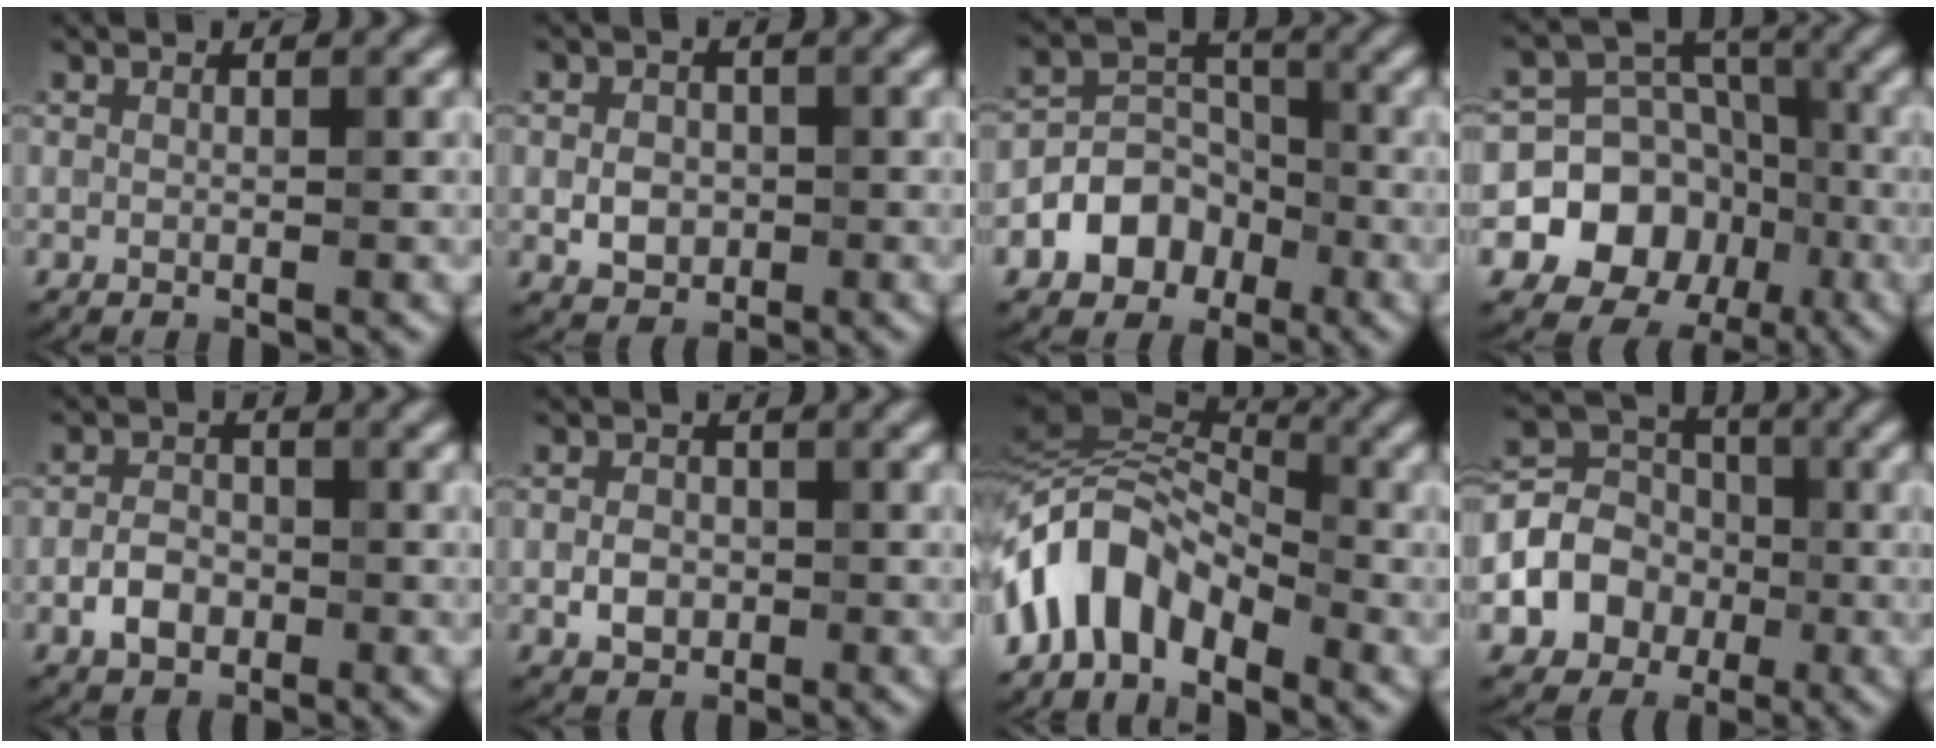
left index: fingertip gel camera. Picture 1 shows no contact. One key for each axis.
{"total": 2.7, "fx": -0.3, "fy": 2.1, "fz": 1.7, "tx": -0.028, "ty": 0.001, "tz": -0.009}
{"total": 5.3, "fx": -2.5, "fy": 4.0, "fz": 2.4, "tx": -0.018, "ty": 0.010, "tz": -0.062}
{"total": 8.4, "fx": -2.7, "fy": 7.0, "fz": 3.6, "tx": -0.058, "ty": 0.008, "tz": -0.063}
{"total": 2.7, "fx": -1.2, "fy": 1.8, "fz": 1.7, "tx": -0.029, "ty": 0.006, "tz": -0.025}
{"total": 2.3, "fx": -0.5, "fy": 1.7, "fz": 1.4, "tx": -0.027, "ty": 0.001, "tz": -0.012}
{"total": 6.9, "fx": -3.4, "fy": 3.7, "fz": 4.7, "tx": -0.085, "ty": 0.018, "tz": -0.074}
{"total": 6.2, "fx": -1.5, "fy": 5.2, "fz": 3.0, "tx": -0.051, "ty": 0.007, "tz": -0.044}